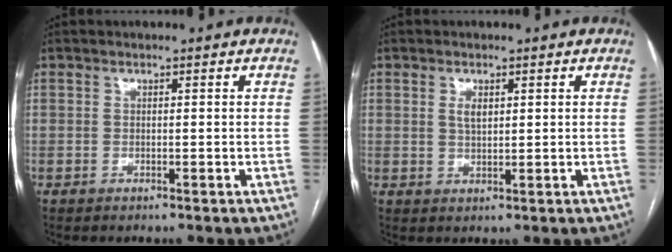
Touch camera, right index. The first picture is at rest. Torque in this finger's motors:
{"motor_torque": [0.21, 0.08, 0.18, 0.04]}